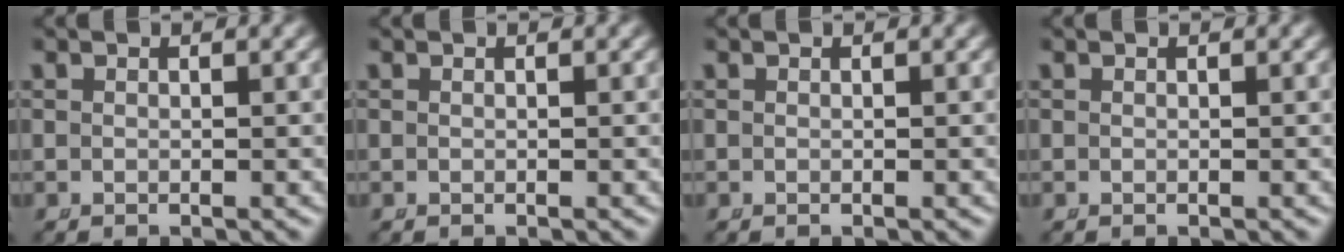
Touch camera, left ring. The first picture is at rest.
{"total": 0.0}
{"total": 0.0}
{"total": 0.0}